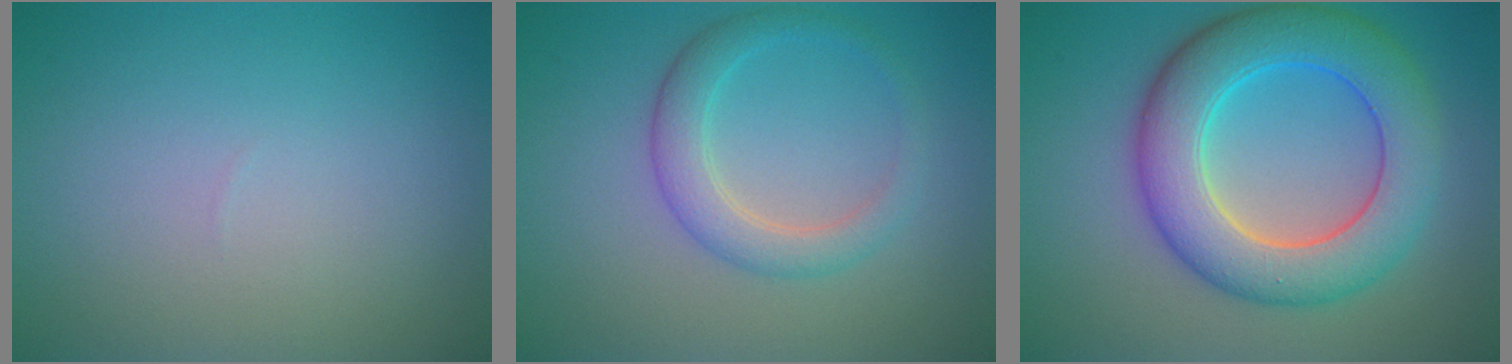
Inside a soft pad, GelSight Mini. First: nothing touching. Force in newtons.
{"total": 3.0, "press": 3.0, "slide": 0.1}
{"total": 8.7, "press": 8.7, "slide": 0.2}